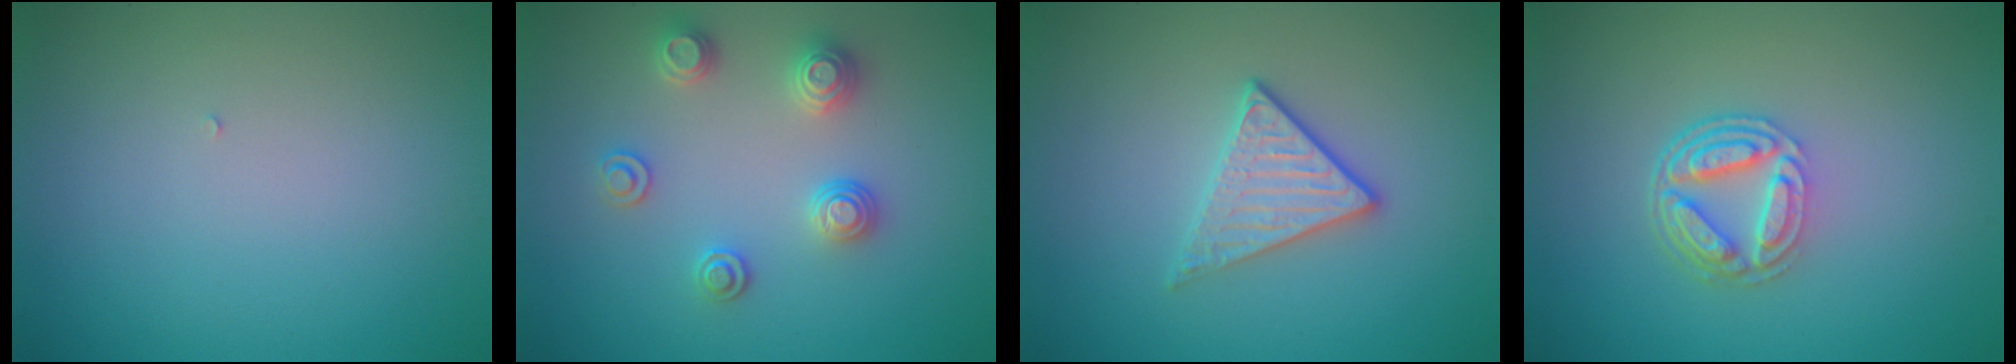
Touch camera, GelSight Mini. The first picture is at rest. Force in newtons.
{"total": 2.9, "press": 2.9, "slide": 0.2}
{"total": 2.9, "press": 2.6, "slide": 1.2}
{"total": 4.5, "press": 3.3, "slide": 3.0}